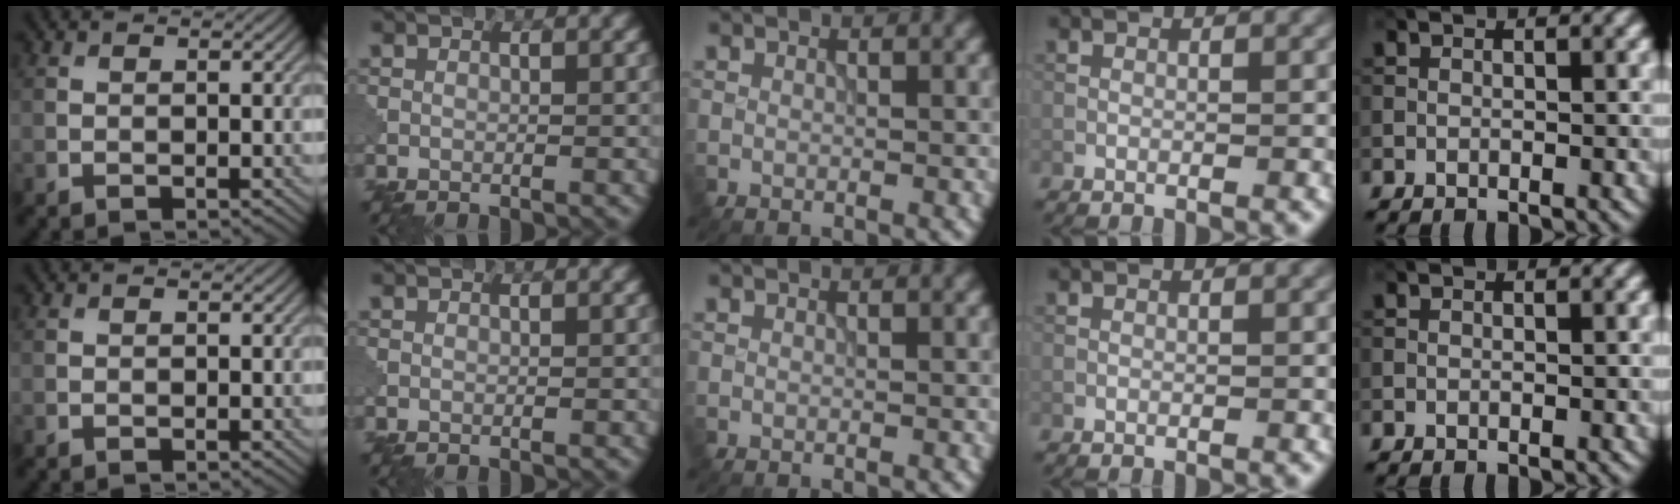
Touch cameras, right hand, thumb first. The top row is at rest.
{}